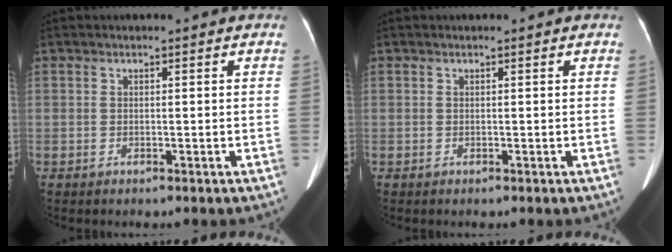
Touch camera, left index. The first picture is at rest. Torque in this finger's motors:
{"motor_torque": [-0.37, -0.61, -0.23, -0.03]}